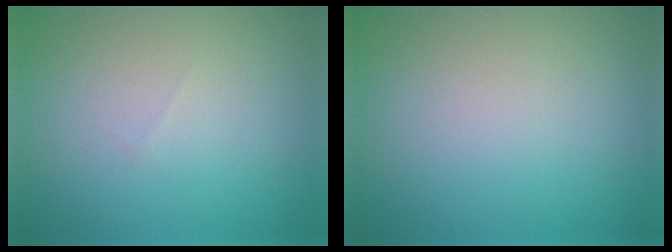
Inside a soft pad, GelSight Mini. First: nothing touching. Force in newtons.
{"total": 0.0}